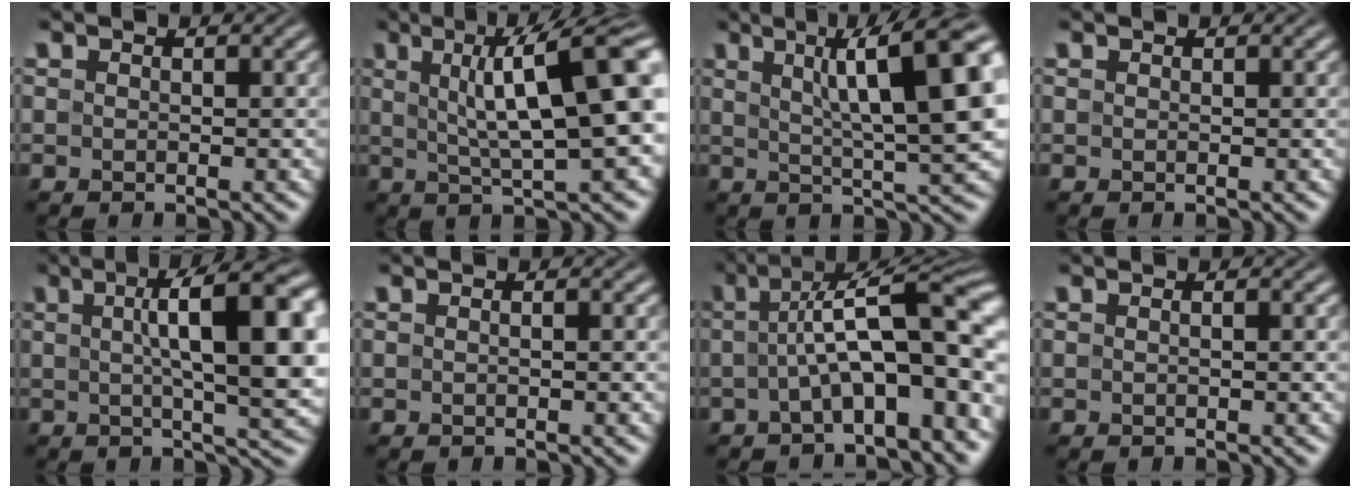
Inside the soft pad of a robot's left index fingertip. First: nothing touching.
{"total": 12.4, "force": [2.7, 3.2, 11.7], "torque": [-0.165, 0.009, 0.043]}
{"total": 12.0, "force": [3.4, 2.9, 11.1], "torque": [-0.148, 0.009, 0.052]}
{"total": 0.0}
{"total": 12.7, "force": [1.9, 3.8, 12.0], "torque": [-0.151, 0.006, 0.027]}
{"total": 1.2, "force": [0.4, 0.6, 1.0], "torque": [-0.009, 0.006, -0.012]}
{"total": 11.3, "force": [-0.1, 3.4, 10.8], "torque": [-0.152, 0.025, -0.009]}
{"total": 0.8, "force": [0.3, 0.4, 0.7], "torque": [-0.007, -0.001, -0.008]}